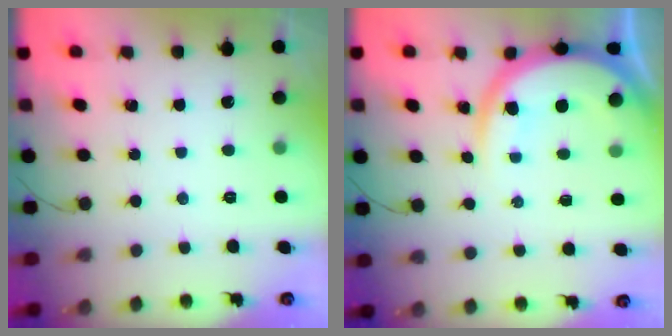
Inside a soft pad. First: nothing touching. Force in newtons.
{"total": 11.3, "press": 11.3, "slide": 1.2}